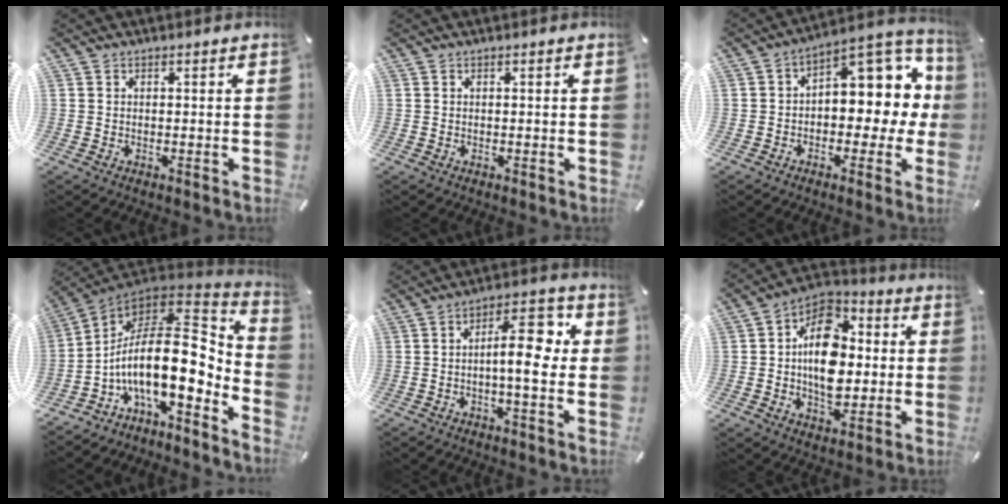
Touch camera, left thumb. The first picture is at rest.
{"total": 0.0}
{"total": 10.7, "force": [3.2, 6.9, 7.5], "torque": [-0.082, -0.039, 0.056]}
{"total": 22.0, "force": [-1.0, 10.6, 19.3], "torque": [-0.357, -0.040, -0.024]}
{"total": 12.1, "force": [0.3, 4.9, 11.1], "torque": [-0.154, 0.002, 0.003]}
{"total": 16.0, "force": [-0.4, 11.2, 11.4], "torque": [-0.199, 0.003, -0.010]}